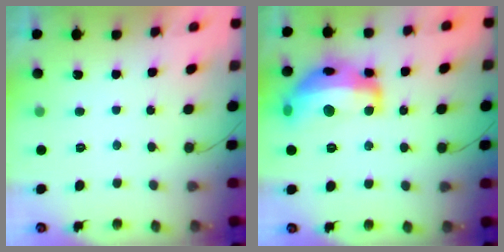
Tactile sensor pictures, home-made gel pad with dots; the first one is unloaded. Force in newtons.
{"total": 19.8, "press": 19.8, "slide": 0.8}